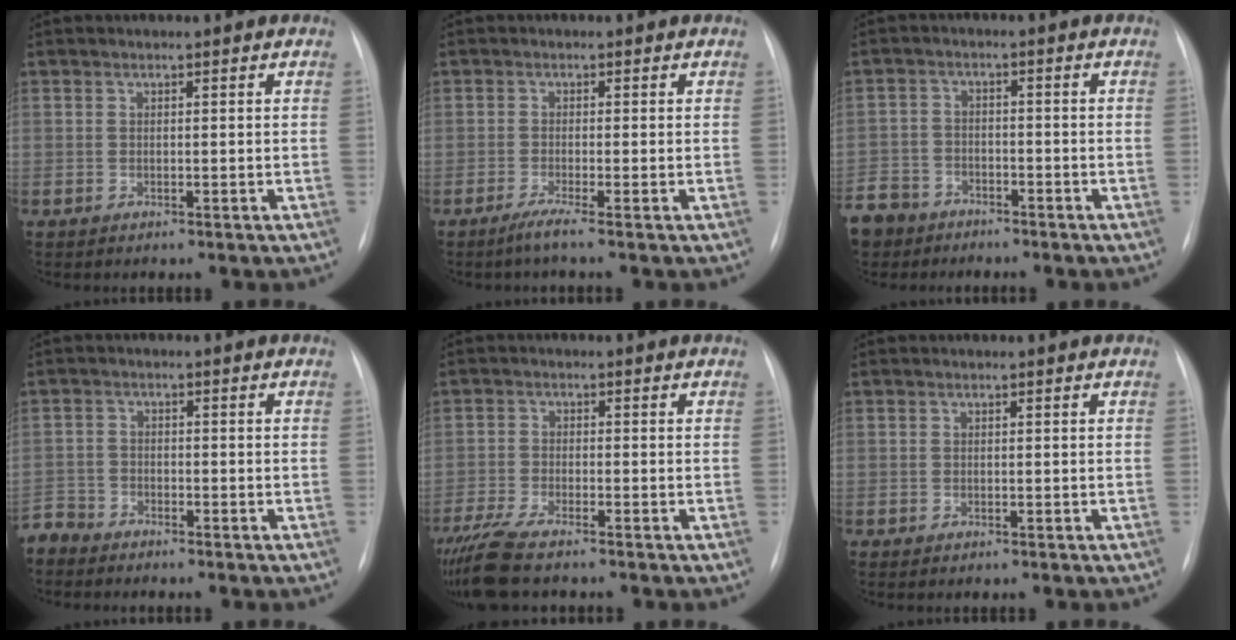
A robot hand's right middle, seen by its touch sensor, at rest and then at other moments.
{"total": 1.9, "force": [-1.4, -0.6, 1.3], "torque": [-0.030, -0.004, -0.031]}
{"total": 11.2, "force": [-8.0, 7.4, 2.7], "torque": [-0.095, 0.001, -0.141]}
{"total": 4.0, "force": [-3.8, 1.2, -0.3], "torque": [0.011, -0.006, -0.077]}
{"total": 6.9, "force": [-5.7, 0.7, 3.8], "torque": [-0.077, -0.020, -0.104]}
{"total": 0.0}